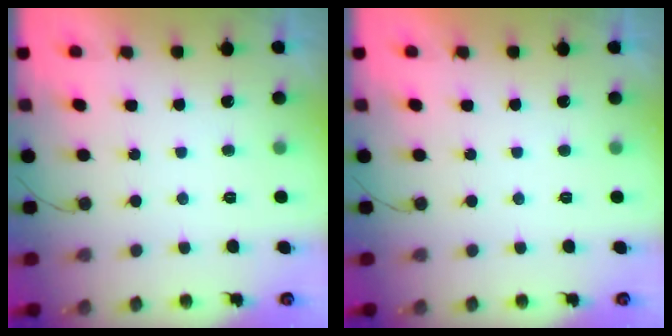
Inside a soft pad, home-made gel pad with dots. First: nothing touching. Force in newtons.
{"total": 0.0}